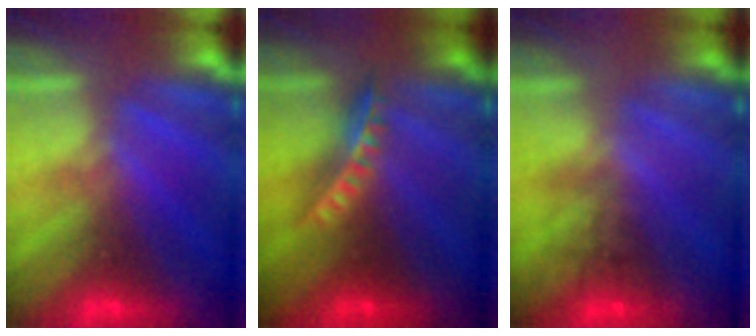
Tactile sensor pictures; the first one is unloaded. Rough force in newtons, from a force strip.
{"total": 7.2}
{"total": 1.6}